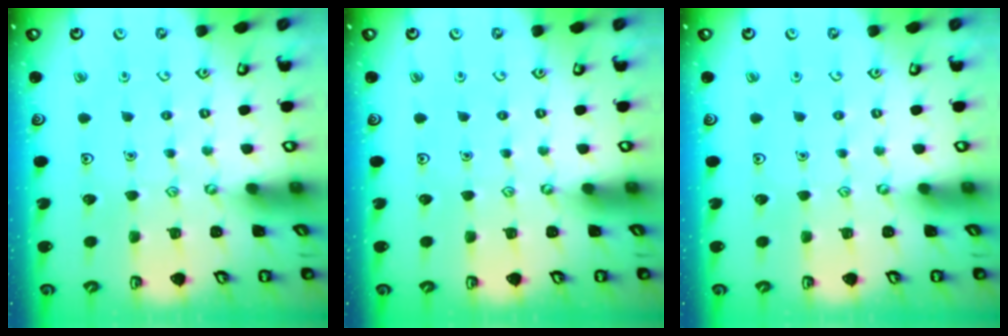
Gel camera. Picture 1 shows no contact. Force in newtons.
{"total": 0.0}
{"total": 0.0}